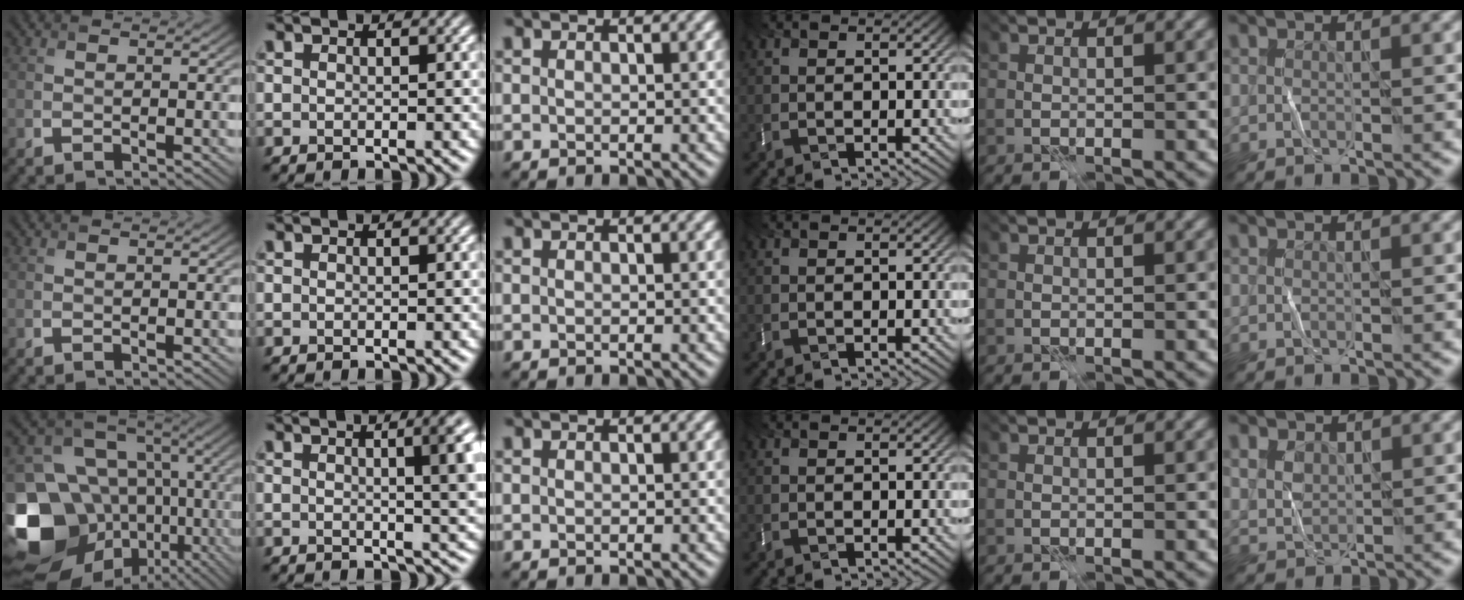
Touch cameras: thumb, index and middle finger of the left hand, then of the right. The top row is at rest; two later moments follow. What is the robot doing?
{"motion": "fold", "object": "bubble wrap"}